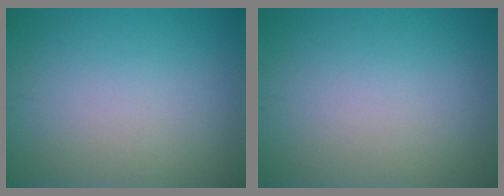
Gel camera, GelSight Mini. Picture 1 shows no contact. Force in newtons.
{"total": 0.0}